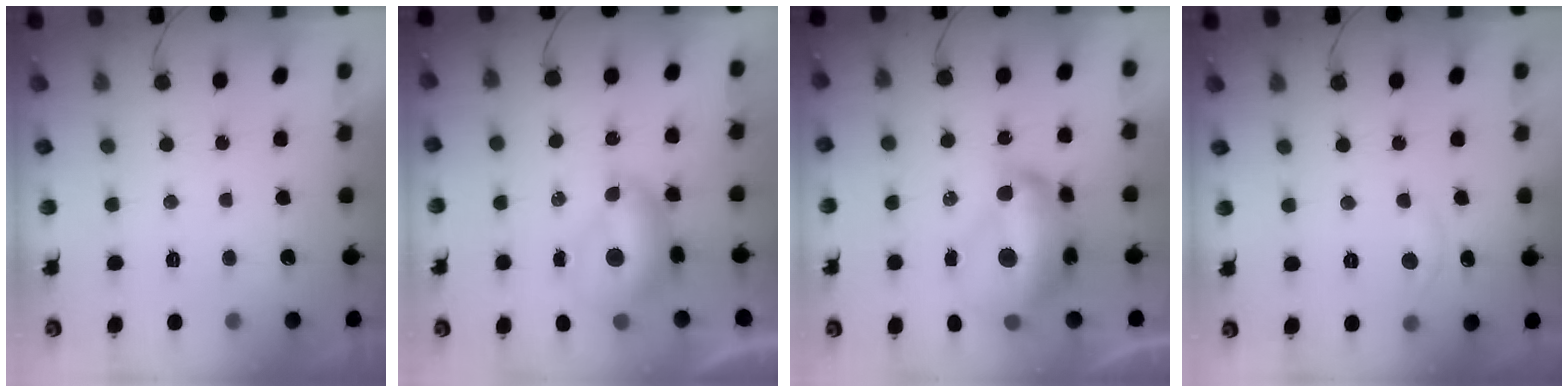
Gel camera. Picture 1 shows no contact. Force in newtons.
{"total": 7.9, "press": 7.9, "slide": 1.0}
{"total": 17.6, "press": 17.6, "slide": 1.5}
{"total": 3.0, "press": 3.0, "slide": 0.3}